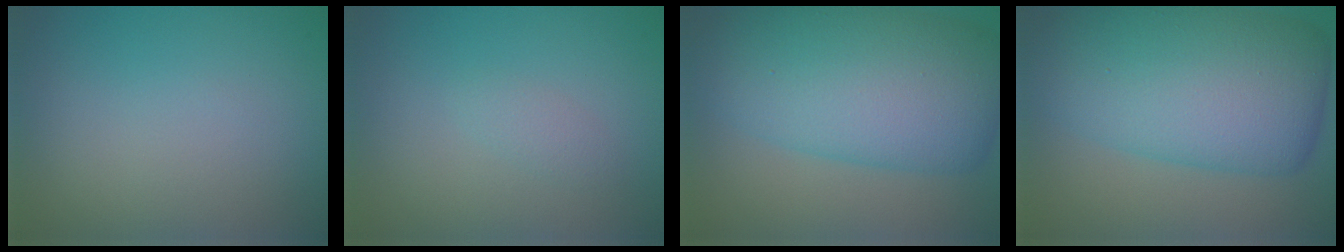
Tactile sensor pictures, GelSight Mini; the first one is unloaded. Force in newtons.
{"total": 1.1, "press": 1.1, "slide": 0.1}
{"total": 11.1, "press": 11.1, "slide": 0.3}
{"total": 11.6, "press": 11.6, "slide": 0.3}